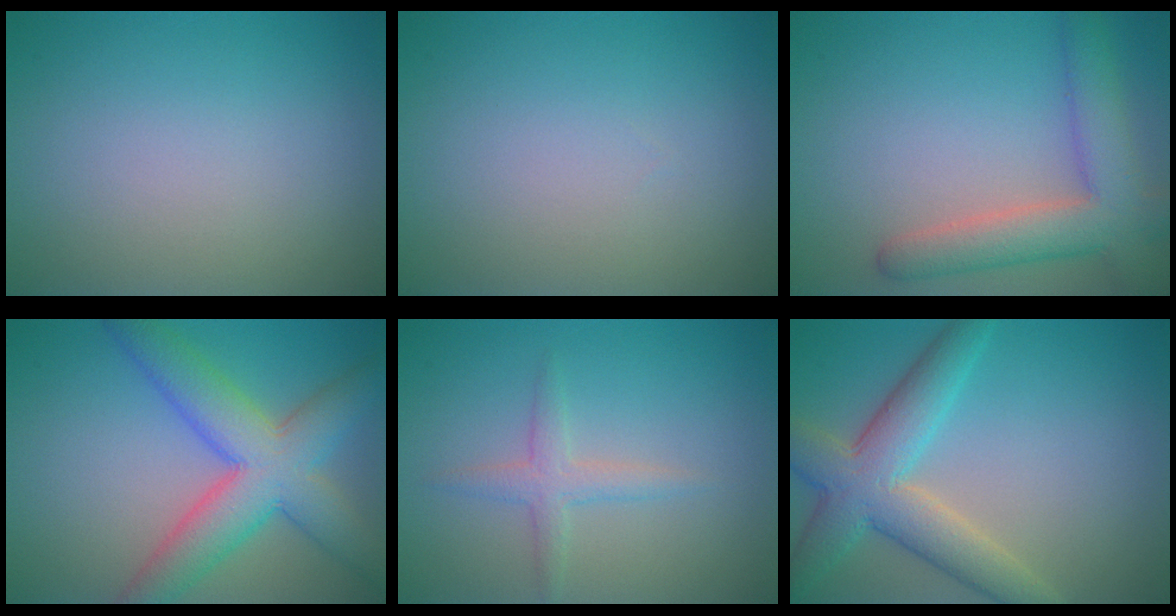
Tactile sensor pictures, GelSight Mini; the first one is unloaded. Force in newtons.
{"total": 0.0}
{"total": 5.8, "press": 5.7, "slide": 0.6}
{"total": 7.9, "press": 7.9, "slide": 0.4}
{"total": 2.0, "press": 2.0, "slide": 0.2}
{"total": 6.6, "press": 6.6, "slide": 0.6}